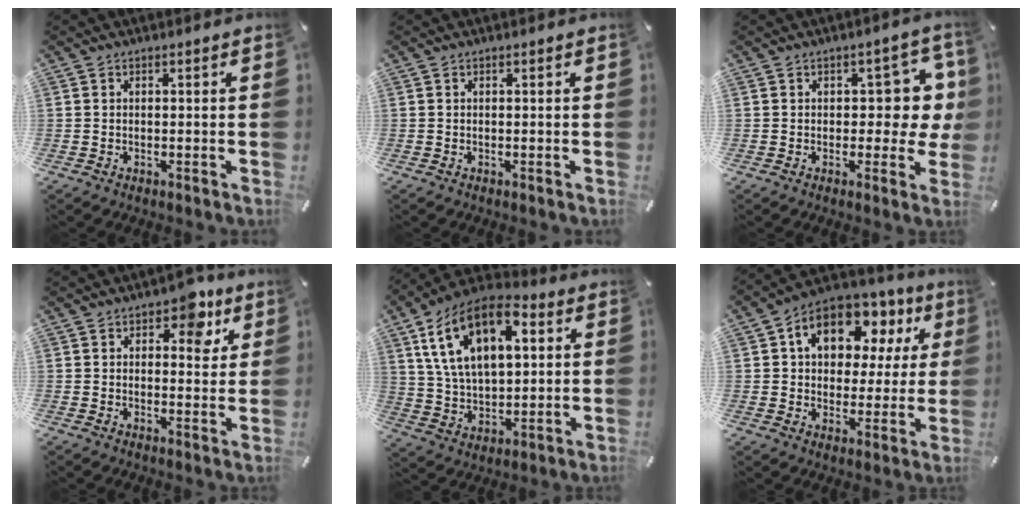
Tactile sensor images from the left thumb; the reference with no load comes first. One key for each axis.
{"total": 0.0}
{"total": 8.2, "fx": 1.7, "fy": 4.9, "fz": 6.3, "tx": -0.071, "ty": -0.001, "tz": 0.025}
{"total": 8.1, "fx": 4.3, "fy": 4.8, "fz": 4.9, "tx": -0.045, "ty": -0.018, "tz": 0.065}
{"total": 18.3, "fx": 7.7, "fy": 10.9, "fz": 12.5, "tx": -0.250, "ty": -0.017, "tz": 0.130}
{"total": 13.2, "fx": 6.2, "fy": 9.2, "fz": 7.1, "tx": -0.126, "ty": -0.023, "tz": 0.112}